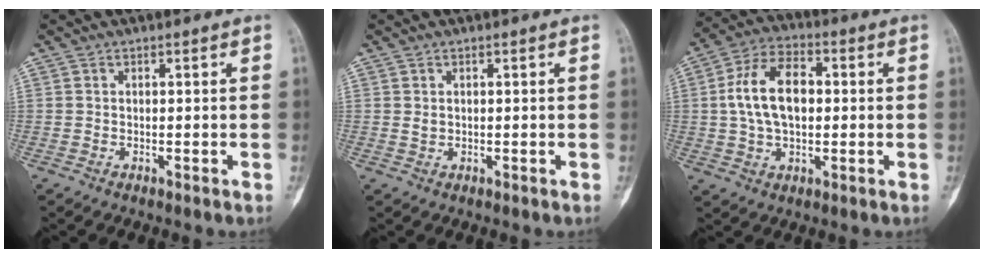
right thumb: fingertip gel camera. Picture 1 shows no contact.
{"total": 0.9, "force": [0.2, 0.7, 0.5], "torque": [-0.008, 0.000, 0.007]}
{"total": 12.5, "force": [1.0, 7.5, 9.9], "torque": [-0.172, 0.022, 0.013]}